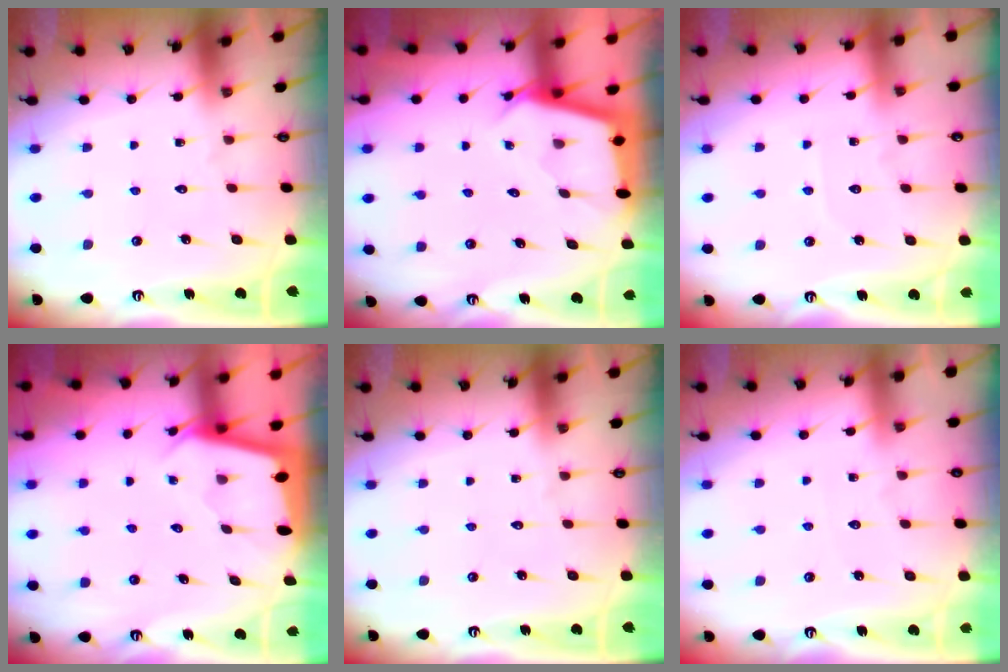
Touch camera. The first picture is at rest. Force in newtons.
{"total": 2.5, "press": 2.5, "slide": 0.1}
{"total": 2.3, "press": 2.3, "slide": 0.4}
{"total": 2.0, "press": 1.9, "slide": 0.2}
{"total": 0.0}
{"total": 2.0, "press": 2.0, "slide": 0.3}